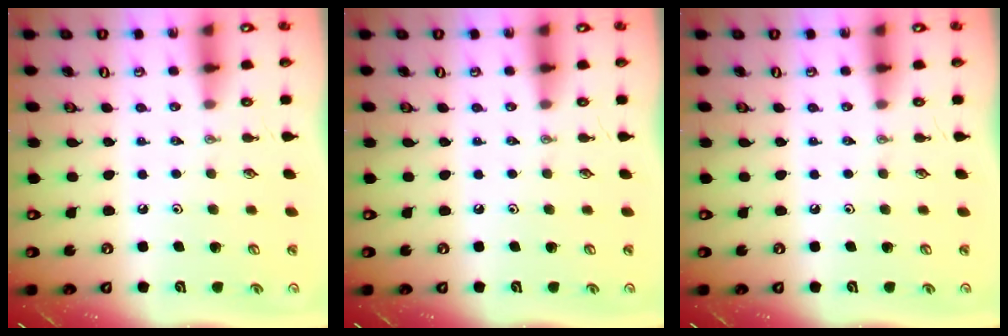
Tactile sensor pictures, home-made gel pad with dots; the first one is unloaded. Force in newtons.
{"total": 0.0}
{"total": 0.0}